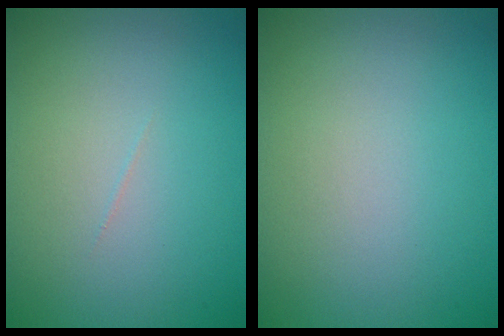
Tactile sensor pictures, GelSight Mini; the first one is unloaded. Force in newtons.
{"total": 0.0}